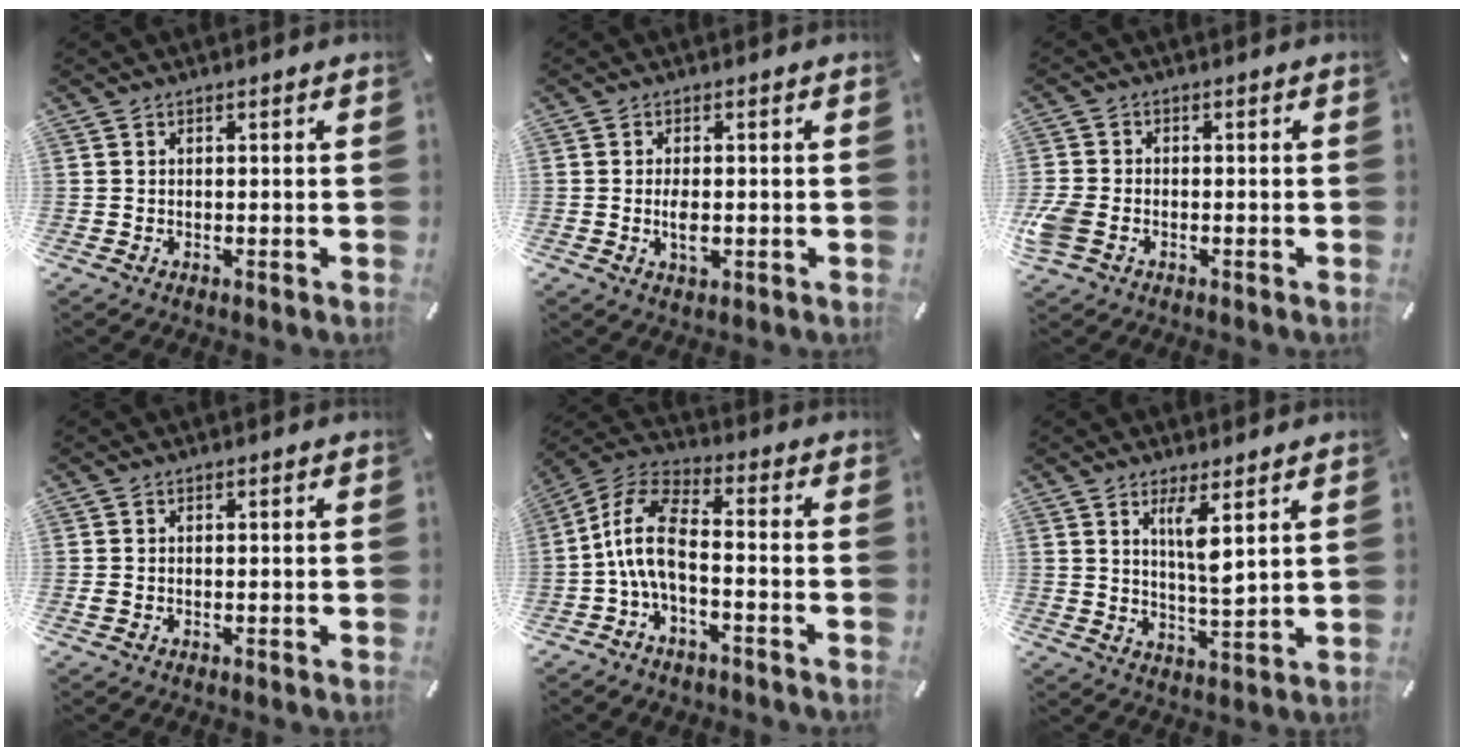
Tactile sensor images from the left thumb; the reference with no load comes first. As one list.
[{"total": 3.6, "force": [-0.6, 1.6, 3.2], "torque": [-0.078, -0.006, -0.015]}, {"total": 4.9, "force": [-1.7, 3.6, 2.9], "torque": [-0.071, 0.003, -0.034]}, {"total": 0.7, "force": [-0.2, 0.4, 0.5], "torque": [-0.009, 0.002, -0.004]}, {"total": 11.0, "force": [-2.3, 5.2, 9.5], "torque": [-0.209, 0.000, -0.045]}, {"total": 7.0, "force": [3.5, 1.4, 5.9], "torque": [-0.101, -0.019, 0.053]}]